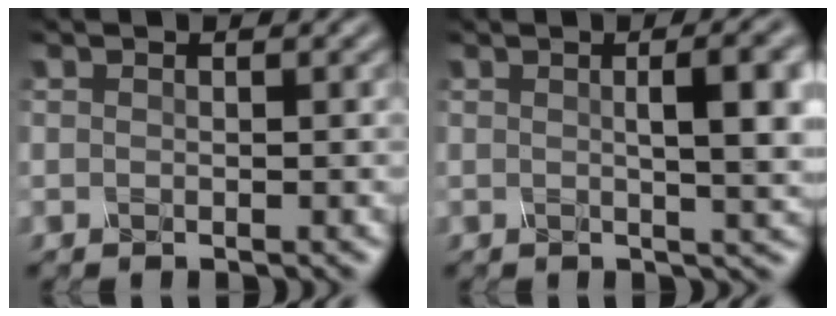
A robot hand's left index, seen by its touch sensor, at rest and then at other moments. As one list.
[{"total": 7.0, "force": [1.2, 2.2, 6.6], "torque": [-0.052, 0.016, 0.010]}]